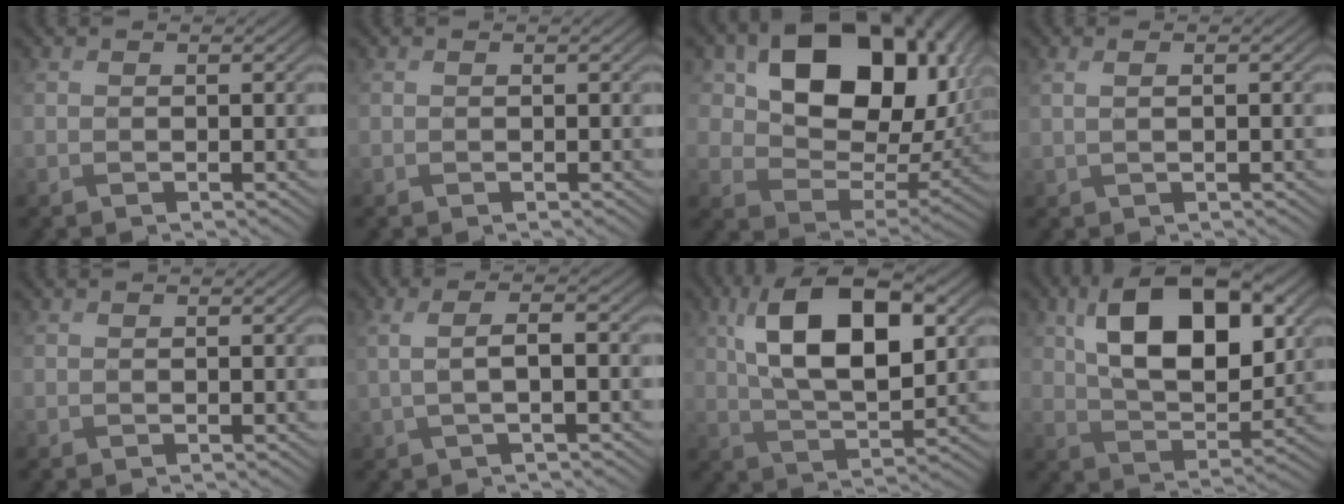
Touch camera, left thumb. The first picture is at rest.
{"total": 0.0}
{"total": 17.7, "force": [6.7, 12.2, 11.0], "torque": [-0.206, 0.024, 0.129]}
{"total": 1.1, "force": [0.6, -0.2, 0.9], "torque": [-0.018, 0.003, 0.015]}
{"total": 0.0}
{"total": 3.1, "force": [-0.1, 0.3, 3.1], "torque": [-0.063, 0.008, -0.005]}
{"total": 13.1, "force": [4.4, 6.1, 10.7], "torque": [-0.192, 0.009, 0.078]}
{"total": 12.6, "force": [4.6, 7.0, 9.4], "torque": [-0.159, 0.007, 0.083]}